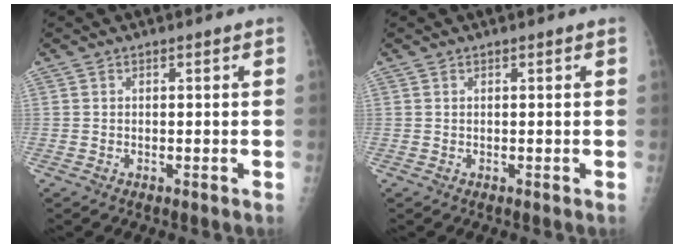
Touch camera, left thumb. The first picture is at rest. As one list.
[{"total": 0.0}]